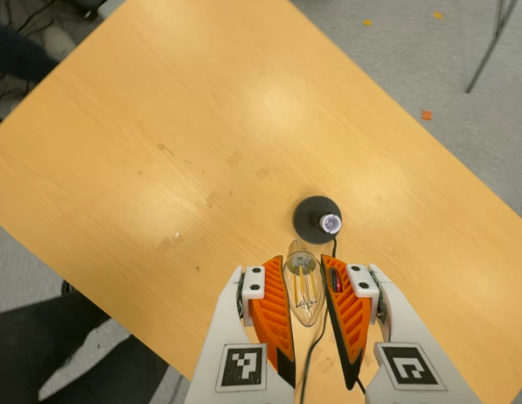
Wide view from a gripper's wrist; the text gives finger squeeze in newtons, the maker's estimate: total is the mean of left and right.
{"total": 13.2, "left": 13.5, "right": 12.9}